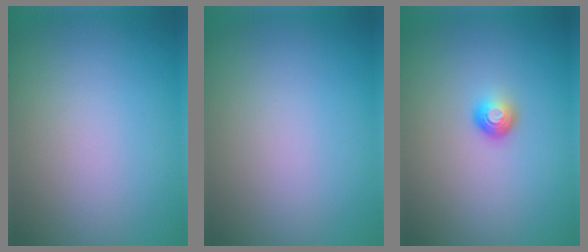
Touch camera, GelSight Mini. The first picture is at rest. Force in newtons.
{"total": 0.0}
{"total": 1.6, "press": 1.0, "slide": 1.2}